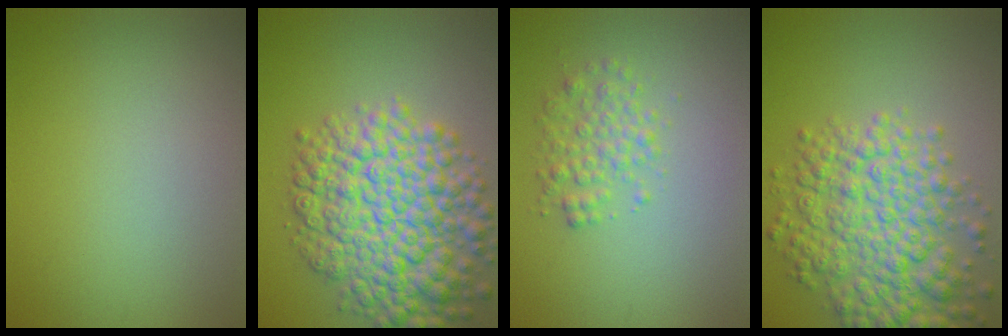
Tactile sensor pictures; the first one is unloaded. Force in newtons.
{"total": 9.9, "press": 9.9, "slide": 0.3}
{"total": 2.4, "press": 2.4, "slide": 0.1}
{"total": 7.5, "press": 7.5, "slide": 0.1}